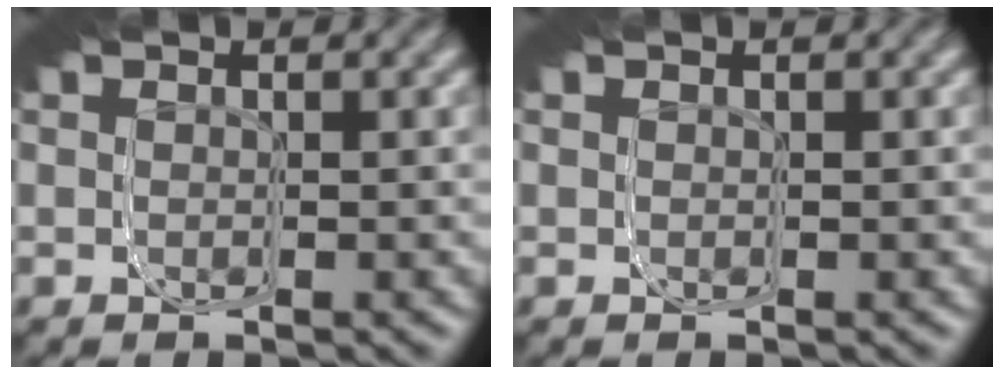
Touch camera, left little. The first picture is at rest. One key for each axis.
{"total": 0.0}